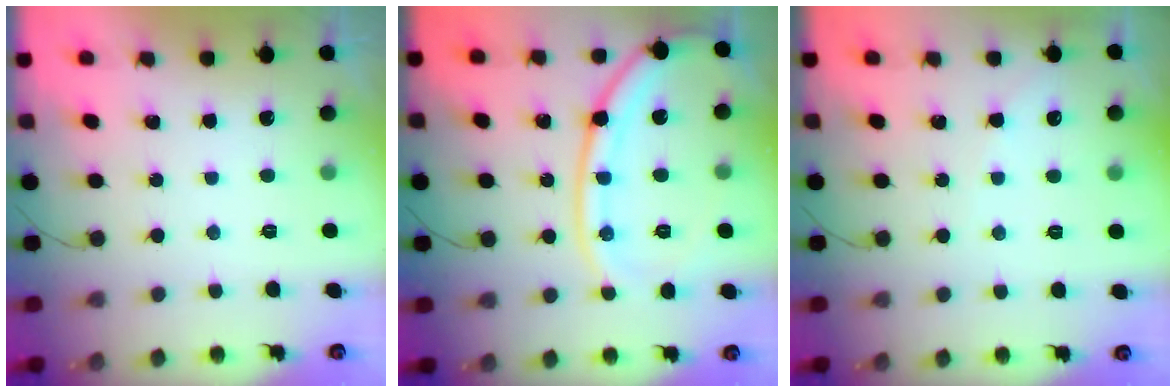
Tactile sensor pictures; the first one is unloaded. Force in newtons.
{"total": 16.5, "press": 16.4, "slide": 1.6}
{"total": 3.9, "press": 3.8, "slide": 0.6}